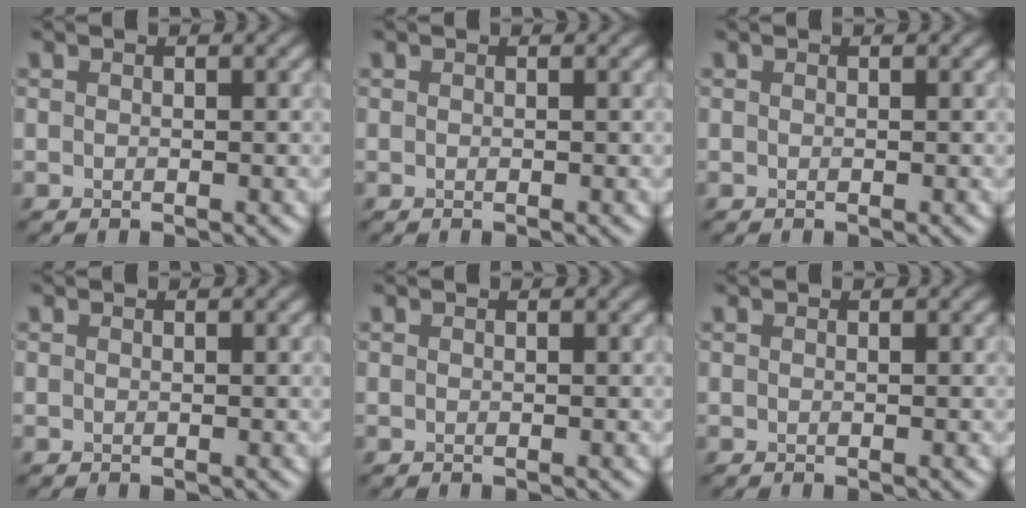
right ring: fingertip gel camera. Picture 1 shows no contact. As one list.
[{"total": 0.0}, {"total": 0.0}, {"total": 0.0}, {"total": 0.0}, {"total": 0.0}]